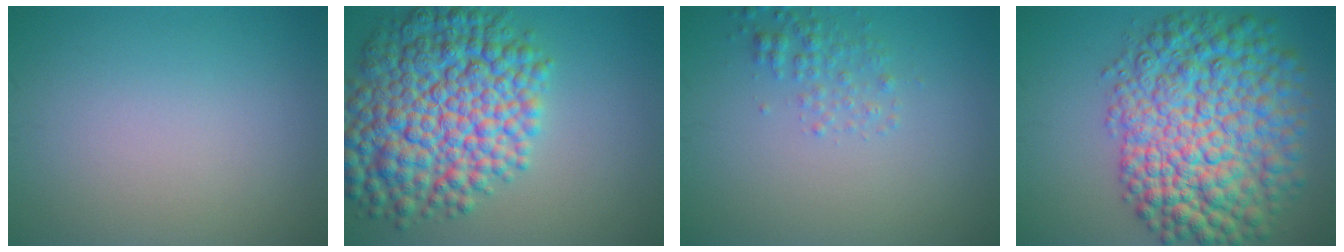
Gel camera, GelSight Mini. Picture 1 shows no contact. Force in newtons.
{"total": 12.1, "press": 12.1, "slide": 0.2}
{"total": 1.8, "press": 1.8, "slide": 0.1}
{"total": 12.8, "press": 12.8, "slide": 0.4}